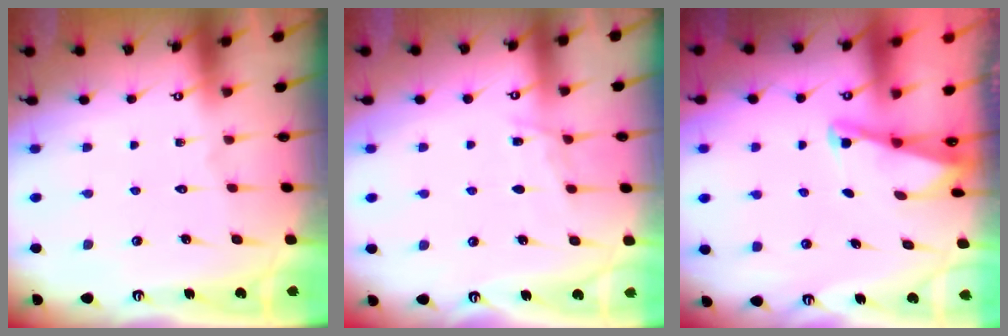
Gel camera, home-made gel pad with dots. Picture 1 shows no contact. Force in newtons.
{"total": 5.6, "press": 5.5, "slide": 0.6}
{"total": 2.1, "press": 2.0, "slide": 0.3}